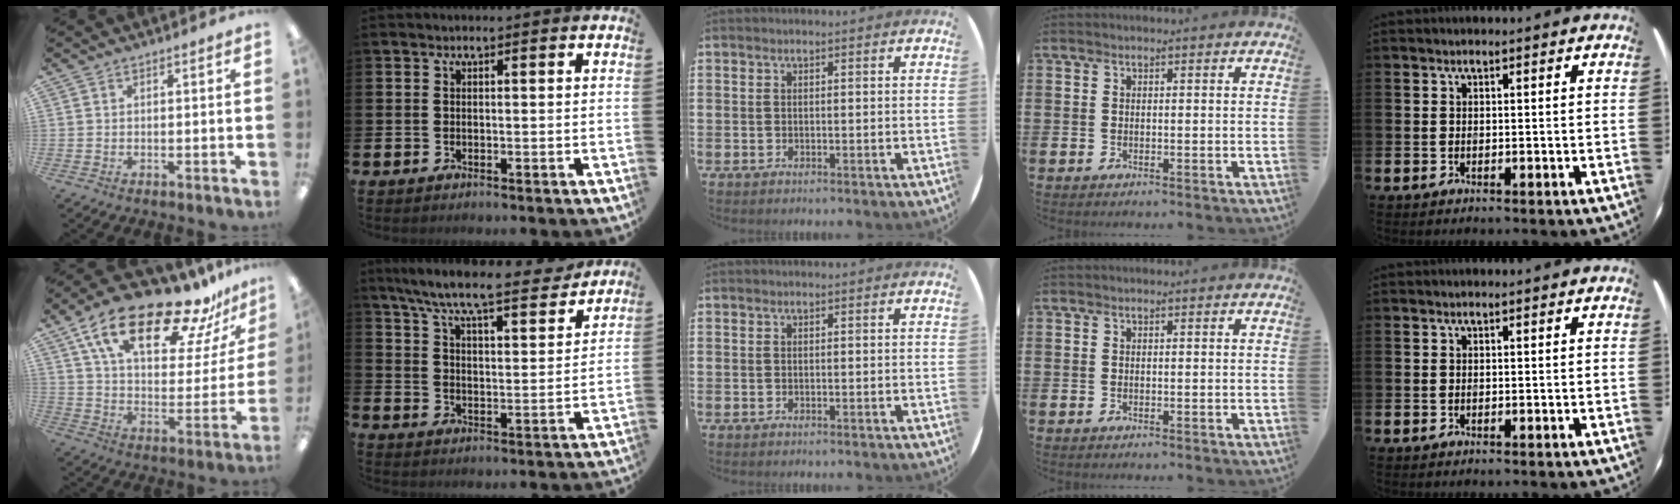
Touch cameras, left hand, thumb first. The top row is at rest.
{"thumb": {"total": 24.7, "force": [17.5, 9.1, 14.9], "torque": [-0.247, -0.104, 0.294]}, "index": {"total": 8.9, "force": [8.1, 0.8, 3.6], "torque": [-0.093, -0.056, 0.136]}}